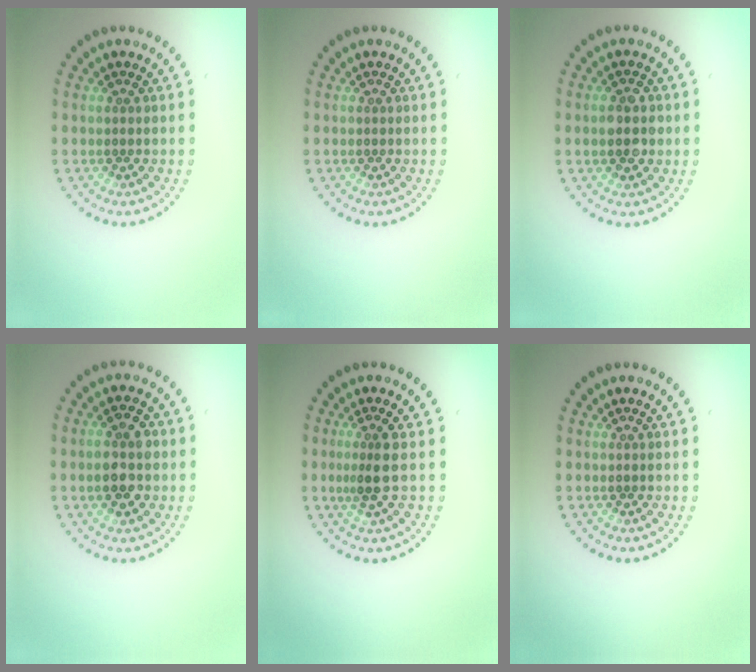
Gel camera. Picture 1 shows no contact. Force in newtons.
{"total": 0.0}
{"total": 2.6, "press": 2.6, "slide": 0.1}
{"total": 3.5, "press": 3.5, "slide": 0.1}
{"total": 2.2, "press": 1.8, "slide": 1.4}
{"total": 0.0}